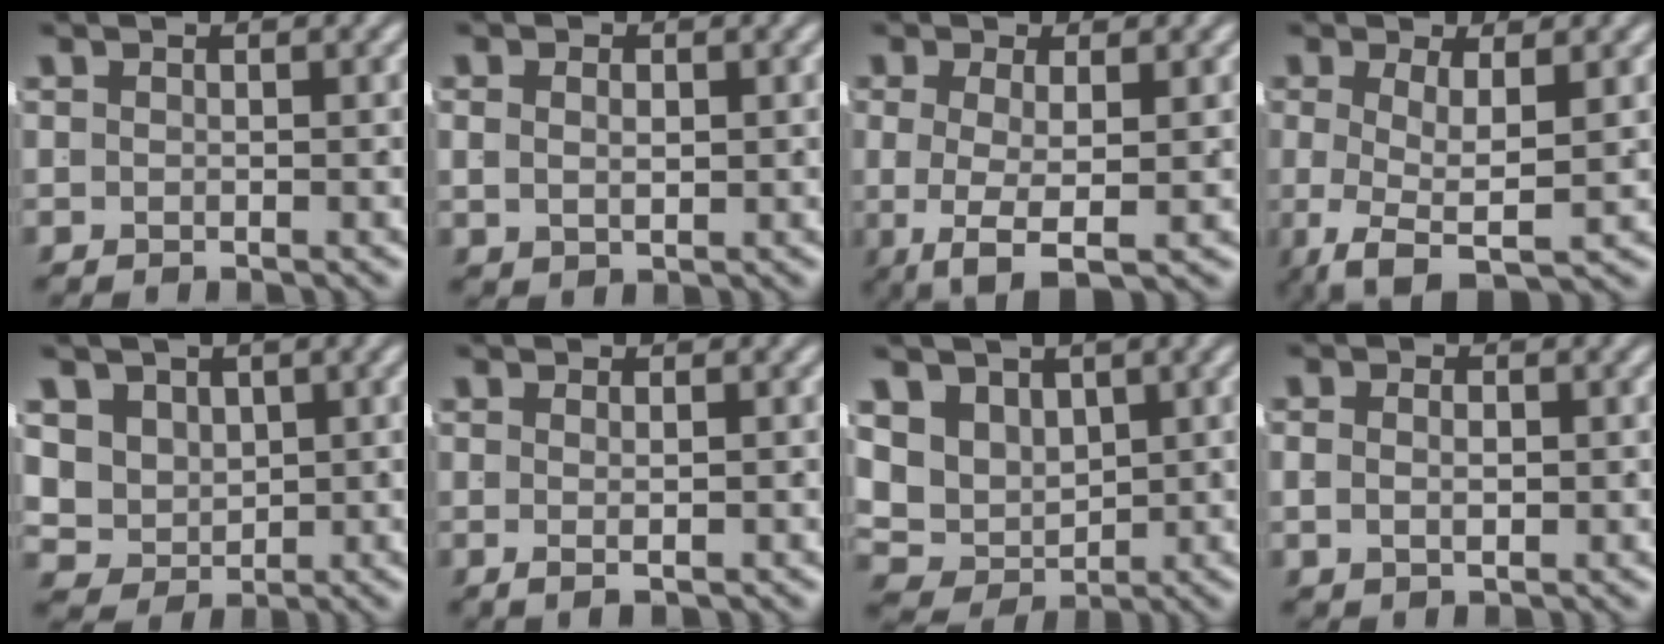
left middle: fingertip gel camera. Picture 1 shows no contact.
{"total": 1.4, "force": [0.3, 0.6, 1.2], "torque": [-0.019, -0.011, 0.019]}
{"total": 5.2, "force": [-1.5, 1.9, 4.6], "torque": [-0.089, -0.028, -0.008]}
{"total": 4.8, "force": [-2.6, 1.2, 3.9], "torque": [-0.076, -0.038, -0.020]}
{"total": 7.1, "force": [0.3, 6.4, 3.0], "torque": [-0.095, -0.045, 0.021]}
{"total": 1.4, "force": [-0.2, -0.7, 1.1], "torque": [-0.012, -0.006, 0.002]}
{"total": 8.1, "force": [0.4, 7.1, 4.0], "torque": [-0.107, -0.040, 0.020]}
{"total": 1.7, "force": [-0.1, 0.8, 1.5], "torque": [-0.025, -0.009, 0.008]}